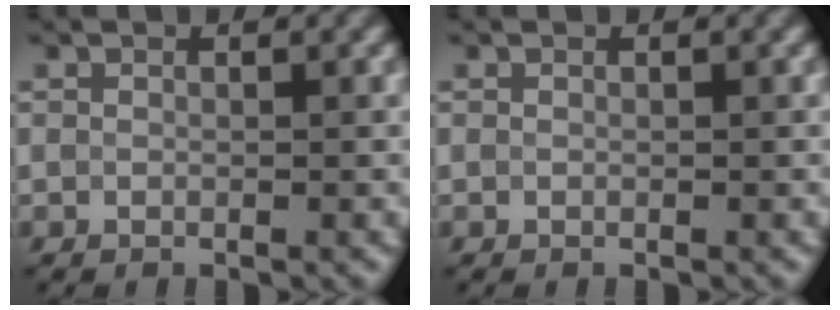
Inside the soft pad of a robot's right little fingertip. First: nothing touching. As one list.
[{"total": 0.0}]